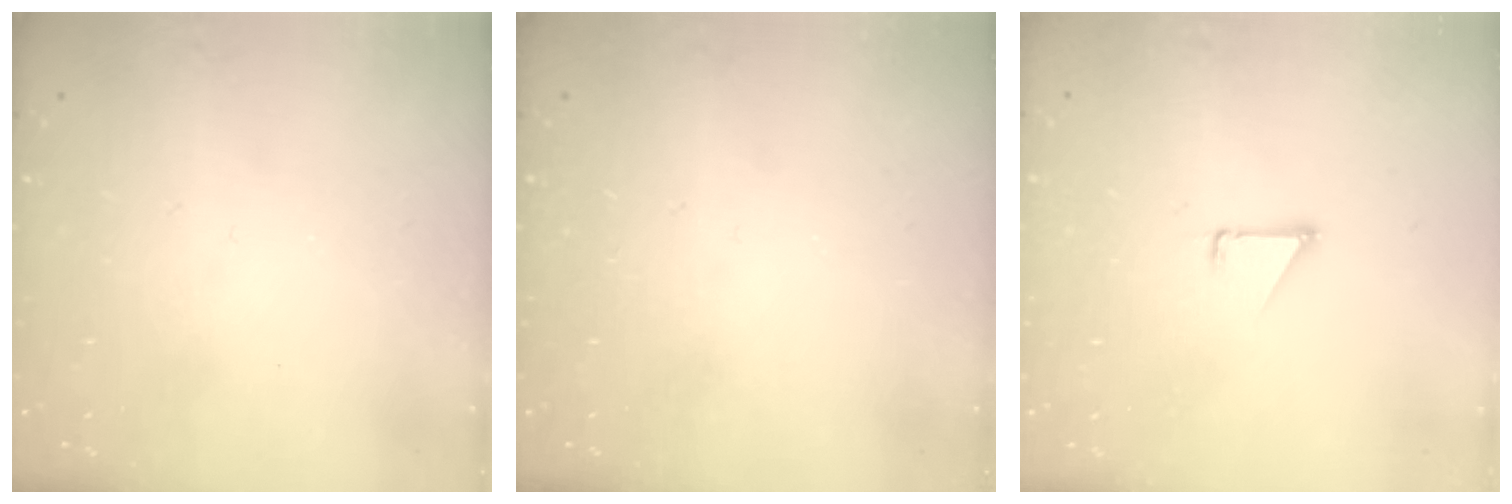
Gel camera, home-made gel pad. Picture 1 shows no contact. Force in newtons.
{"total": 0.0}
{"total": 1.5, "press": 1.5, "slide": 0.1}